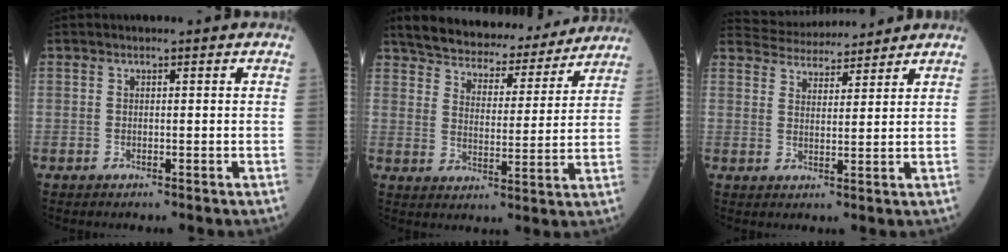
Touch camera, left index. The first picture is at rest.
{"total": 19.3, "force": [17.5, 5.4, 6.0], "torque": [-0.089, 0.009, 0.240]}
{"total": 8.7, "force": [8.5, 1.3, 1.4], "torque": [-0.030, 0.022, 0.133]}